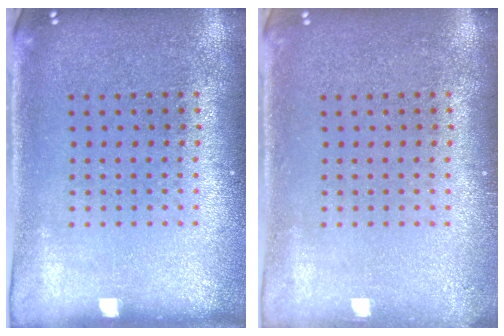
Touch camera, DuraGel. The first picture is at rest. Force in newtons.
{"total": 0.6, "press": 0.6, "slide": 0.0}